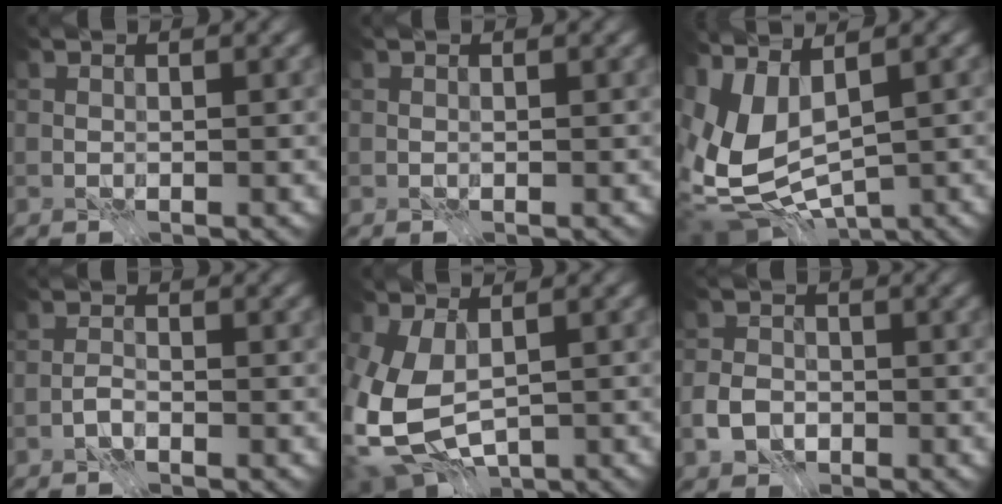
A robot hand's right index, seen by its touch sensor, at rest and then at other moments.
{"total": 0.0}
{"total": 10.2, "force": [-2.1, 5.7, 8.2], "torque": [-0.194, -0.015, -0.018]}
{"total": 1.4, "force": [-1.3, 0.4, 0.5], "torque": [-0.009, 0.003, -0.030]}
{"total": 8.1, "force": [-0.8, 5.2, 6.2], "torque": [-0.149, -0.025, -0.007]}
{"total": 2.7, "force": [-1.5, 2.0, 1.0], "torque": [-0.013, 0.001, -0.036]}